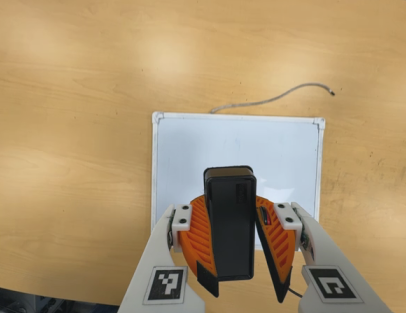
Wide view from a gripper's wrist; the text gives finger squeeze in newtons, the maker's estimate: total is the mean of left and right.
{"total": 9.4, "left": 9.7, "right": 9.1}